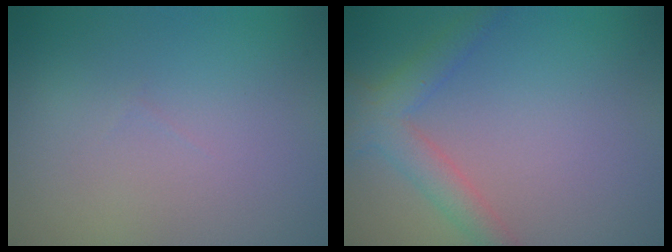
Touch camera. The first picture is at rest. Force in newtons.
{"total": 3.2, "press": 3.2, "slide": 0.0}